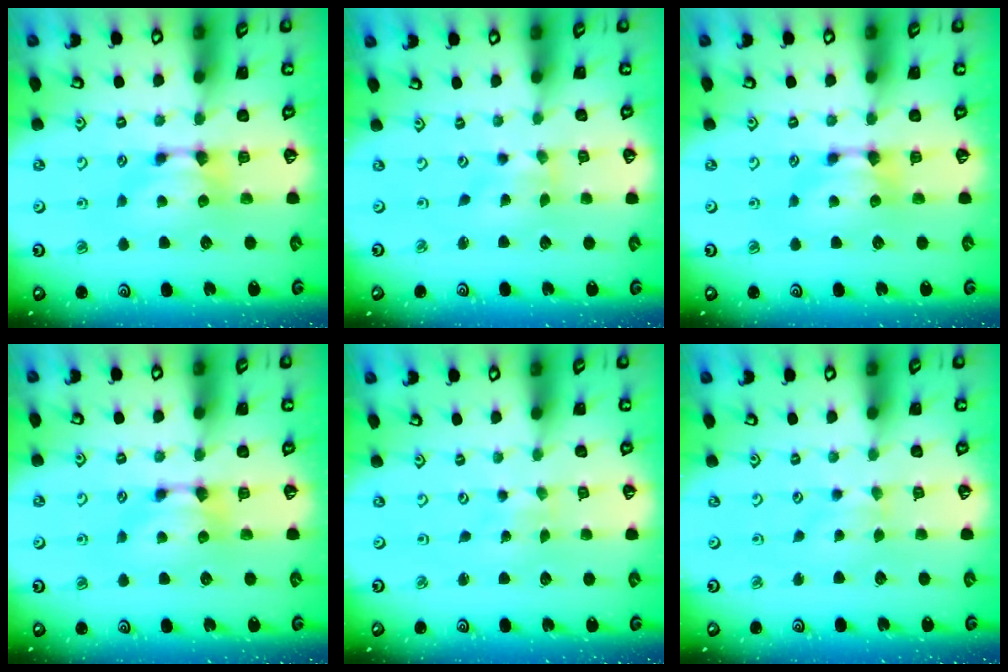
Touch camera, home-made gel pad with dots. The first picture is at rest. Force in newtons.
{"total": 2.7, "press": 2.6, "slide": 1.0}
{"total": 0.0}
{"total": 0.0}
{"total": 4.6, "press": 4.6, "slide": 0.3}
{"total": 0.6, "press": 0.4, "slide": 0.4}